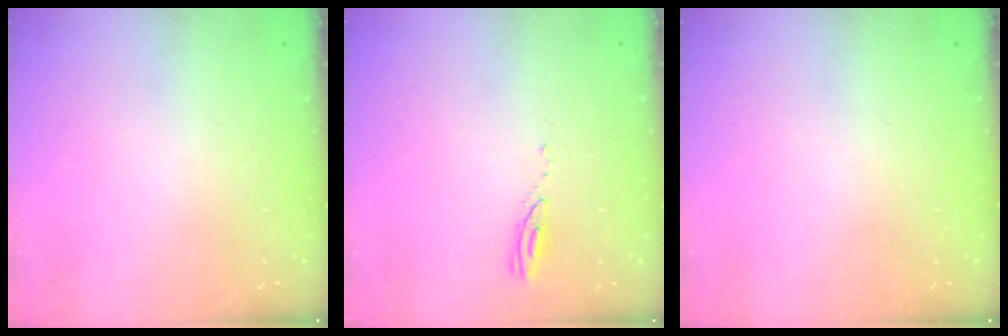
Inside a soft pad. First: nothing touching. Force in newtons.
{"total": 3.1, "press": 3.1, "slide": 0.2}
{"total": 0.0}